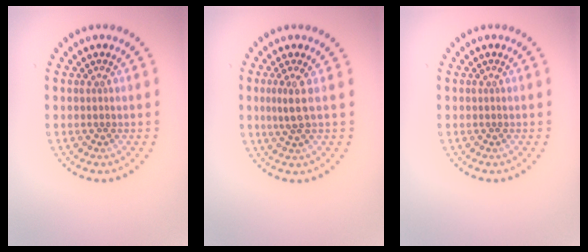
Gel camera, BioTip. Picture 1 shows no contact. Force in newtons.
{"total": 1.8, "press": 1.3, "slide": 1.3}
{"total": 0.0}